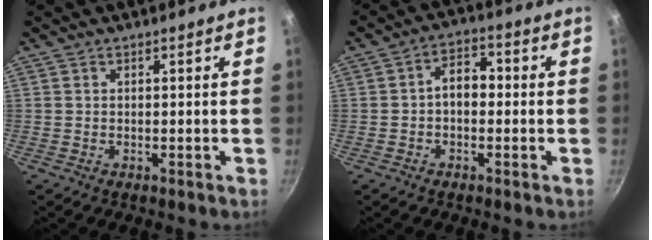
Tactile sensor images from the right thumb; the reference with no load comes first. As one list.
[{"total": 5.5, "force": [-0.4, 3.7, 4.1], "torque": [-0.049, 0.023, -0.018]}]